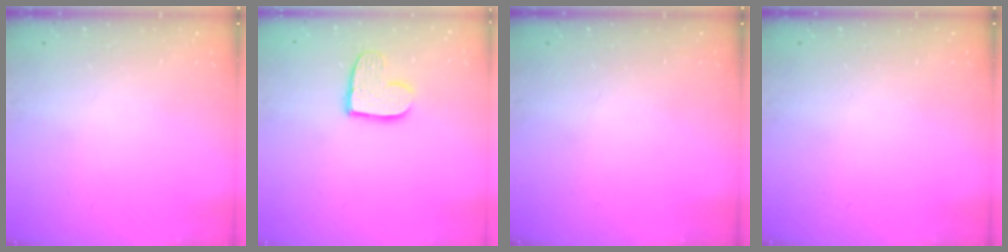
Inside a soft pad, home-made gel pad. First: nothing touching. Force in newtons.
{"total": 10.9, "press": 10.8, "slide": 0.9}
{"total": 0.0}
{"total": 0.0}